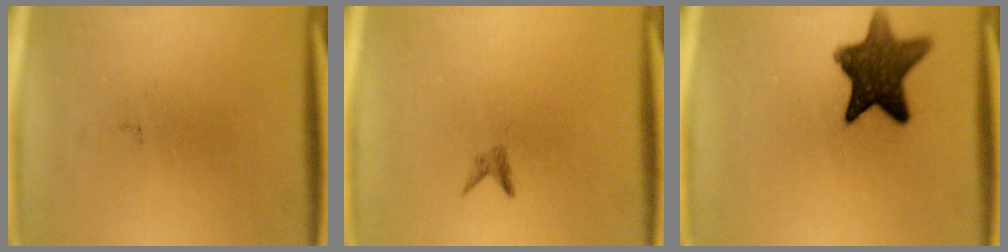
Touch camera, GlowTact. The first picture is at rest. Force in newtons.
{"total": 0.8}
{"total": 11.5}